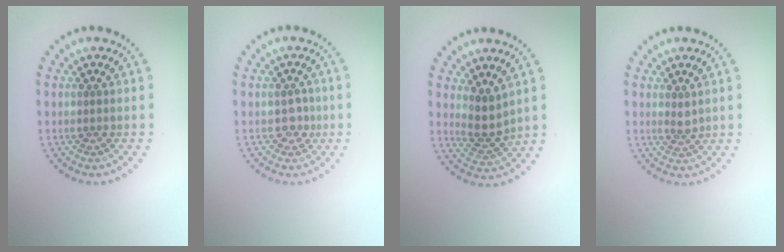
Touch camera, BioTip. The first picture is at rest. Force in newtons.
{"total": 1.4, "press": 1.3, "slide": 0.6}
{"total": 2.5, "press": 2.0, "slide": 1.5}
{"total": 0.9, "press": 0.7, "slide": 0.6}